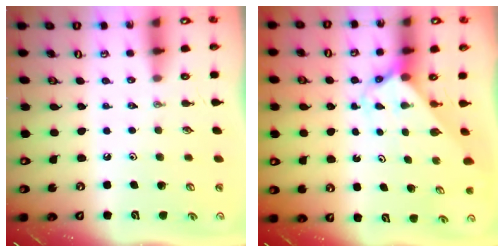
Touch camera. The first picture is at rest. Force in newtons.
{"total": 2.3, "press": 2.3, "slide": 0.1}